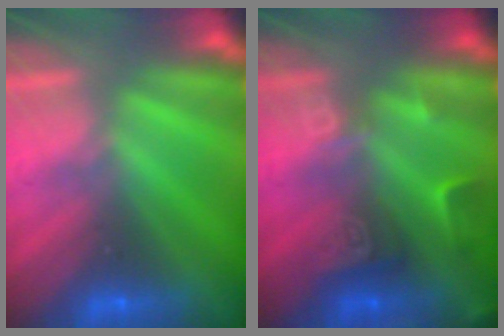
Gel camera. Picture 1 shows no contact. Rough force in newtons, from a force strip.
{"total": 2.6}